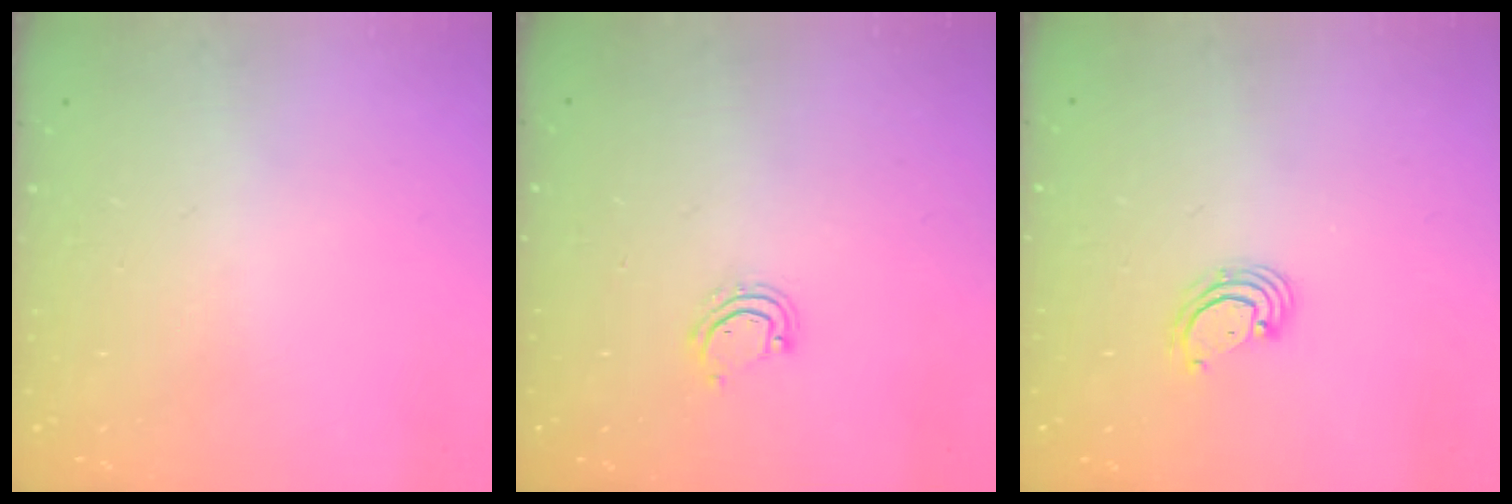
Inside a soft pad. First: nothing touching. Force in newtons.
{"total": 2.7, "press": 2.7, "slide": 0.2}
{"total": 2.4, "press": 2.4, "slide": 0.2}